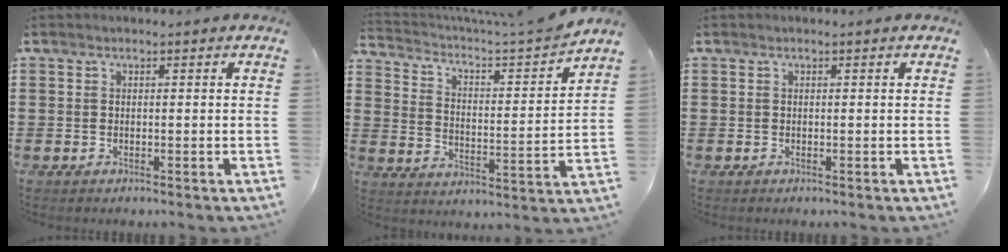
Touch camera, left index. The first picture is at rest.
{"total": 3.6, "force": [2.9, 0.0, 2.1], "torque": [-0.060, -0.032, 0.037]}
{"total": 0.0}